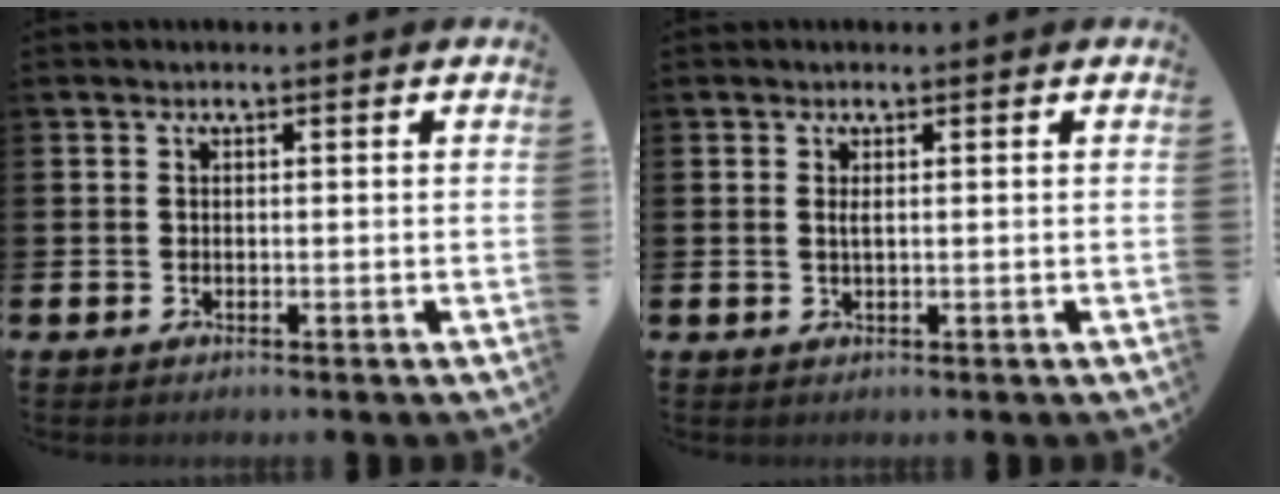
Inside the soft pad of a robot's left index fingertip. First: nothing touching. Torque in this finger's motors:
{"motor_torque": [0.11, 0.04, 0.00, 0.02]}